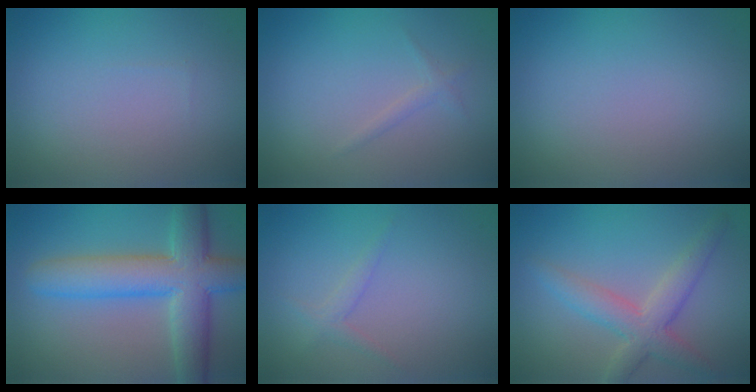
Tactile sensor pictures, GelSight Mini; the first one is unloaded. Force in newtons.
{"total": 0.8, "press": 0.8, "slide": 0.1}
{"total": 0.0}
{"total": 8.0, "press": 8.0, "slide": 0.4}
{"total": 1.1, "press": 1.1, "slide": 0.1}
{"total": 4.0, "press": 4.0, "slide": 0.3}